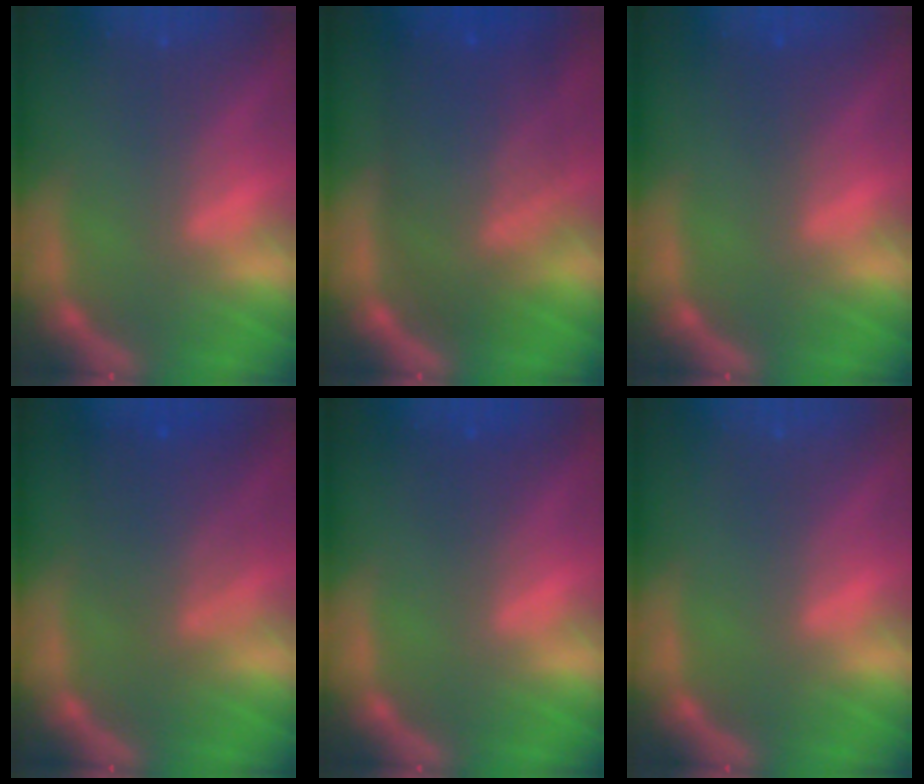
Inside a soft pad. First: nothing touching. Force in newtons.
{"total": 9.5}
{"total": 1.0}
{"total": 5.1}
{"total": 1.5}
{"total": 0.0}